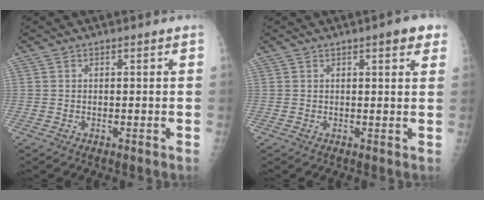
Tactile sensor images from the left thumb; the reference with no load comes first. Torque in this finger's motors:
{"motor_torque": [2.40, 1.51, 0.61, 0.07, -0.02]}